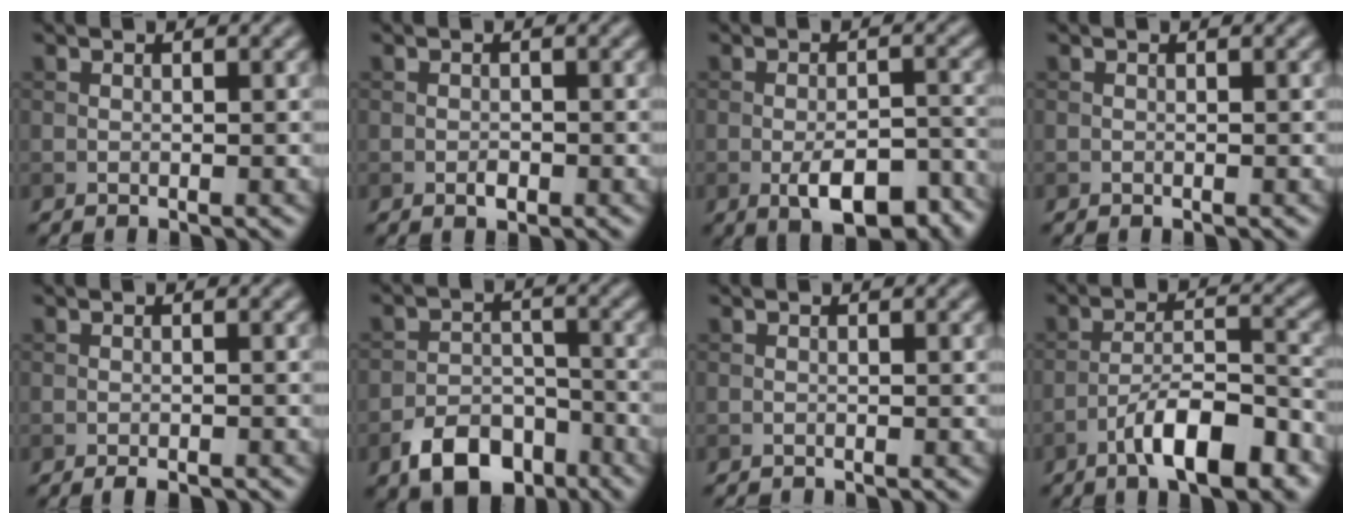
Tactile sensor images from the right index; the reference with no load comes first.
{"total": 1.0, "force": [-0.5, 0.6, 0.7], "torque": [-0.009, 0.000, -0.009]}
{"total": 6.9, "force": [-3.4, 2.8, 5.2], "torque": [-0.081, 0.000, -0.049]}
{"total": 0.0}
{"total": 1.7, "force": [-1.3, 0.4, 0.9], "torque": [-0.011, -0.002, -0.019]}
{"total": 6.3, "force": [-4.1, 3.7, 3.1], "torque": [-0.051, -0.005, -0.071]}
{"total": 0.7, "force": [-0.7, 0.0, 0.1], "torque": [0.003, -0.002, -0.013]}
{"total": 7.9, "force": [-4.8, 2.3, 5.9], "torque": [-0.092, 0.011, -0.079]}